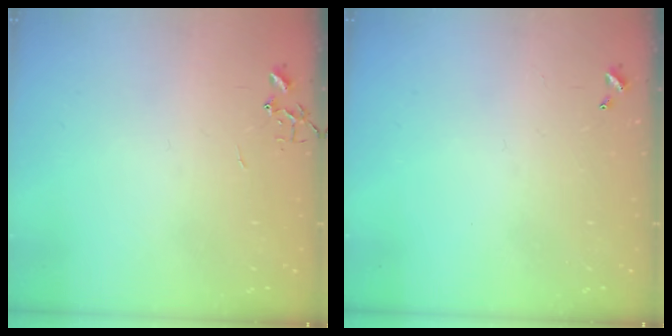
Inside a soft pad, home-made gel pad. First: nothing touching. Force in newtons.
{"total": 0.0}